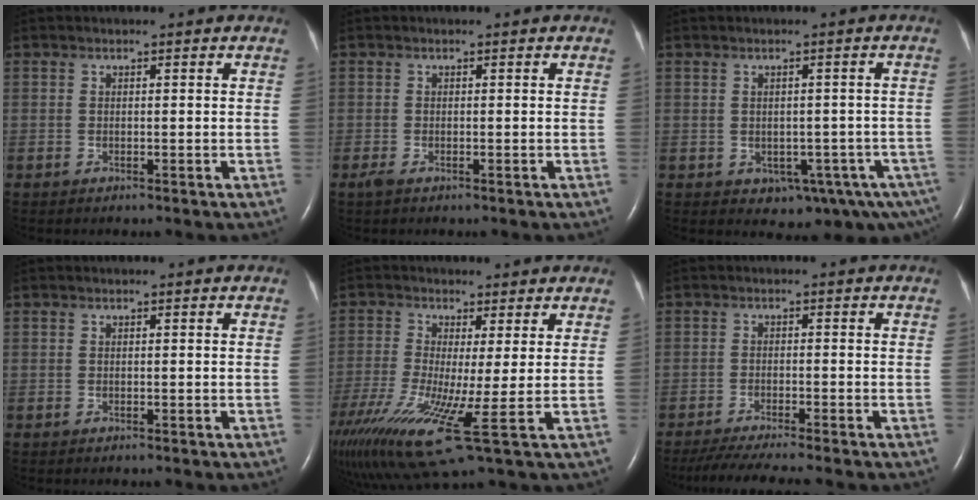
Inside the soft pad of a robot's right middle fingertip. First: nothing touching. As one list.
[{"total": 0.9, "force": [-0.6, 0.2, 0.6], "torque": [-0.019, -0.004, -0.011]}, {"total": 7.2, "force": [-3.8, 3.3, 5.2], "torque": [-0.053, 0.005, -0.042]}, {"total": 0.0}, {"total": 14.7, "force": [-5.8, 1.2, 13.5], "torque": [-0.275, -0.033, -0.096]}, {"total": 8.2, "force": [-7.3, 0.0, 3.9], "torque": [-0.061, -0.021, -0.117]}]